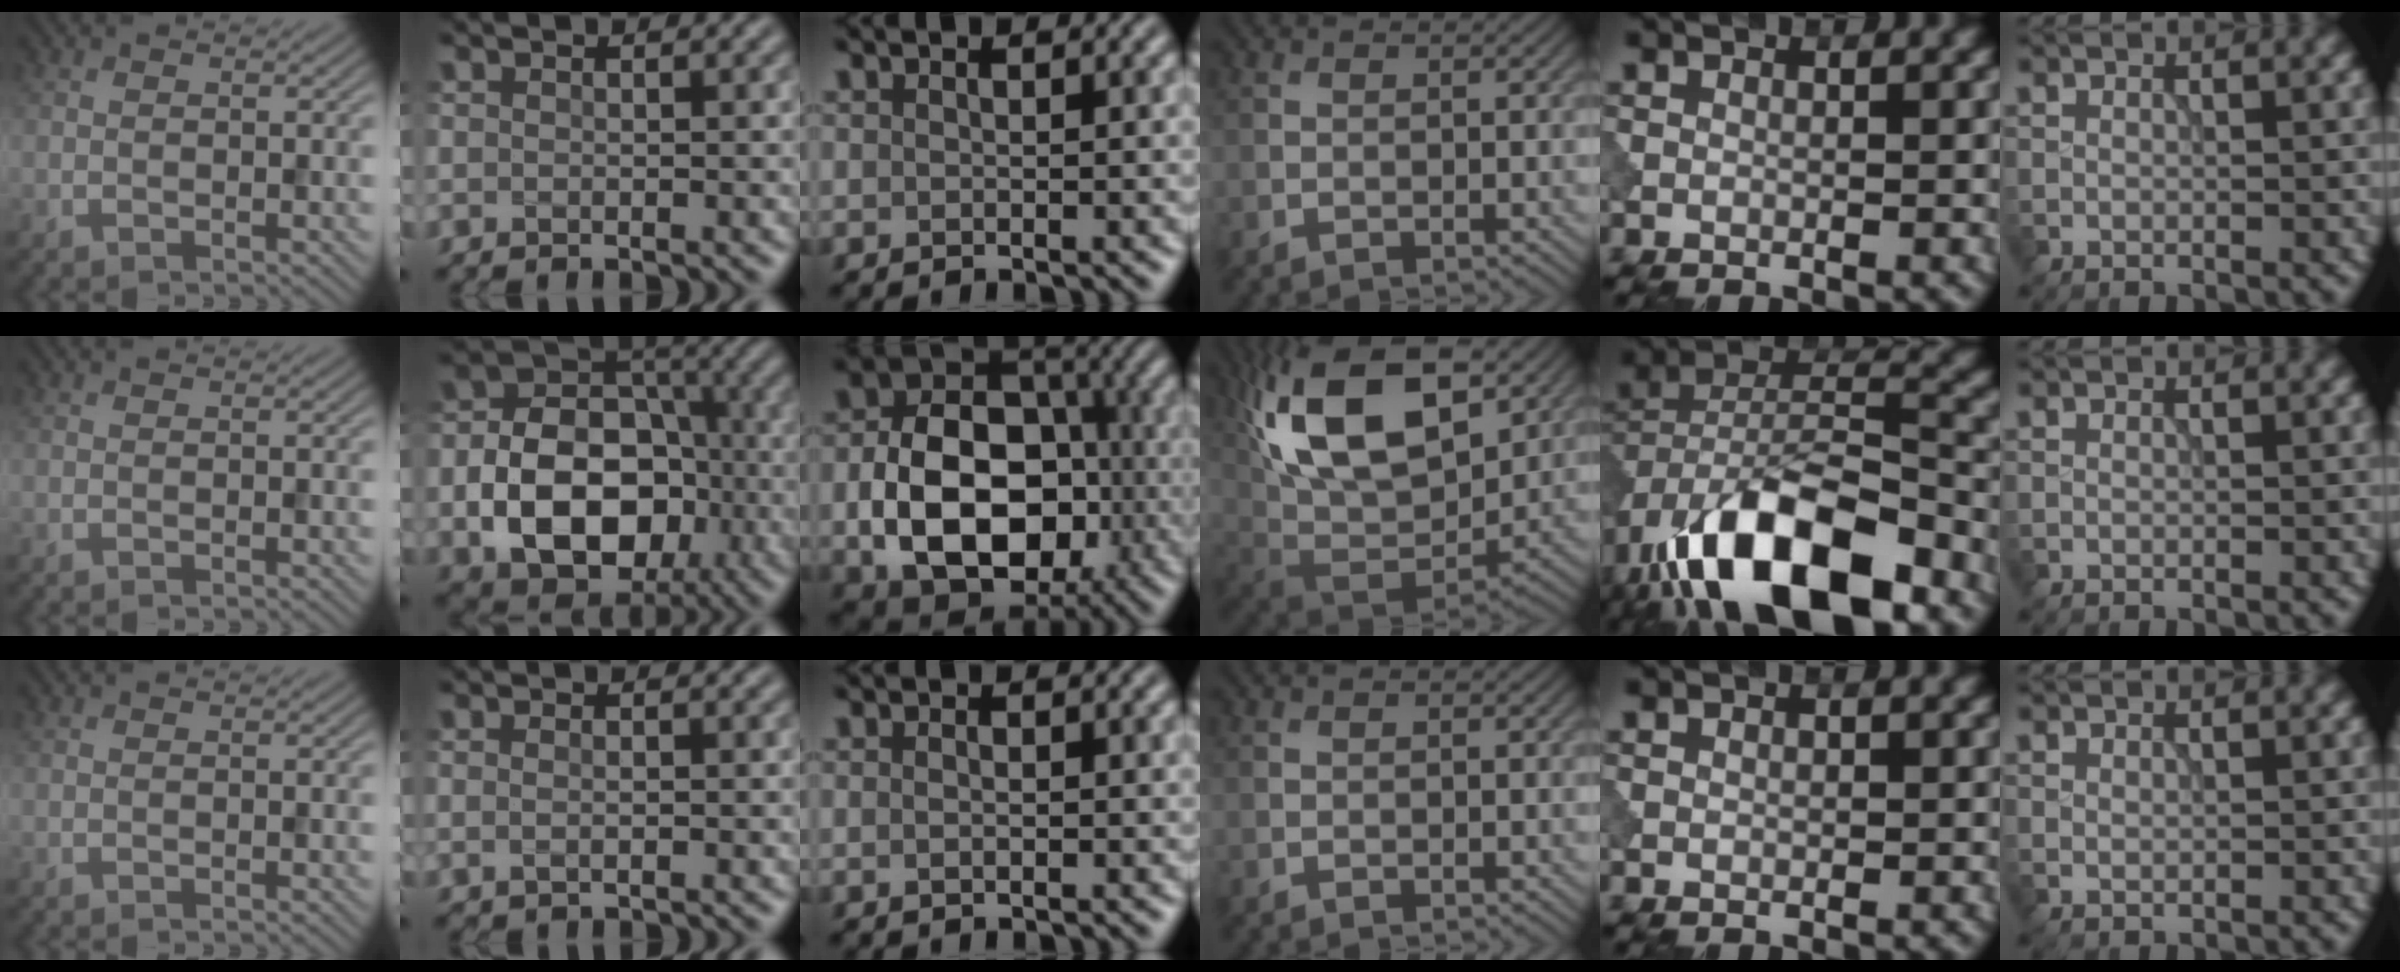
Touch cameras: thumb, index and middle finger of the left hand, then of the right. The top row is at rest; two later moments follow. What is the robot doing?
{"motion": "insert", "object": "peg toy"}